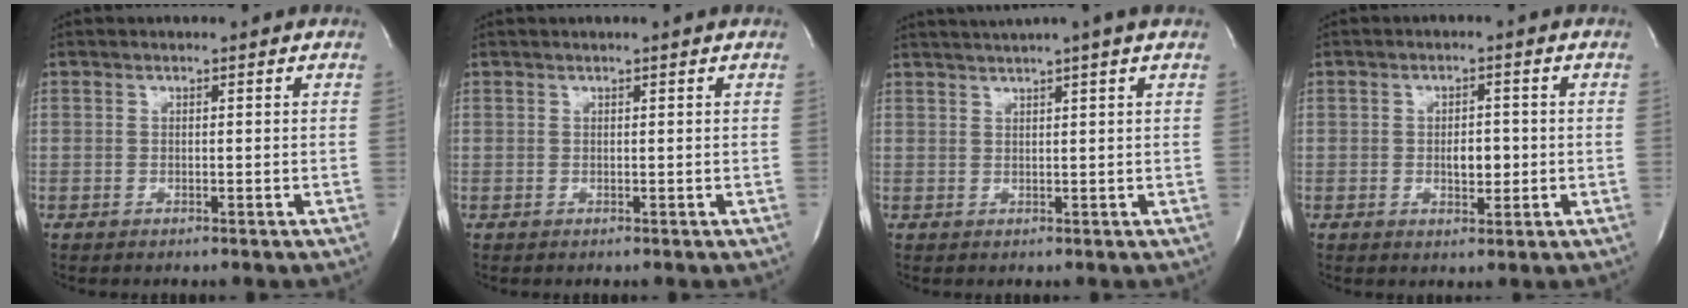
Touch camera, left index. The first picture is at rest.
{"total": 0.6, "force": [0.4, -0.2, 0.4], "torque": [-0.013, 0.001, 0.015]}
{"total": 6.1, "force": [4.9, -1.6, 3.3], "torque": [-0.049, 0.020, 0.067]}
{"total": 3.5, "force": [-0.4, 1.7, 3.0], "torque": [-0.046, 0.001, -0.001]}